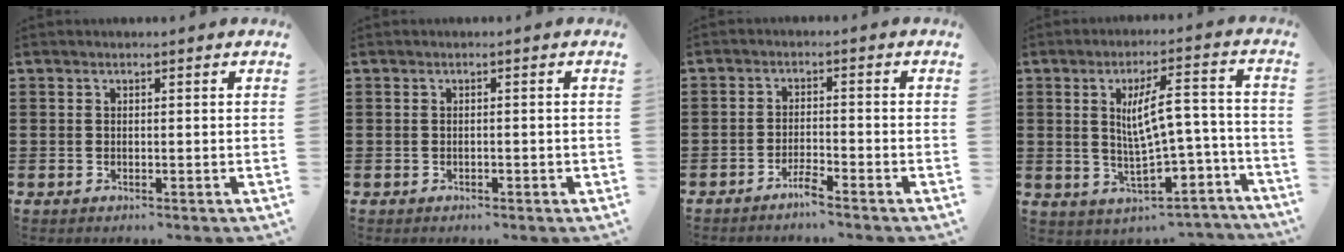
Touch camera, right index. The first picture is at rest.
{"total": 0.5, "force": [-0.4, 0.3, 0.2], "torque": [-0.007, -0.001, -0.007]}
{"total": 2.6, "force": [-2.3, 0.0, 1.2], "torque": [-0.030, 0.001, -0.046]}
{"total": 8.4, "force": [-1.2, 3.7, 7.5], "torque": [-0.120, 0.008, -0.025]}